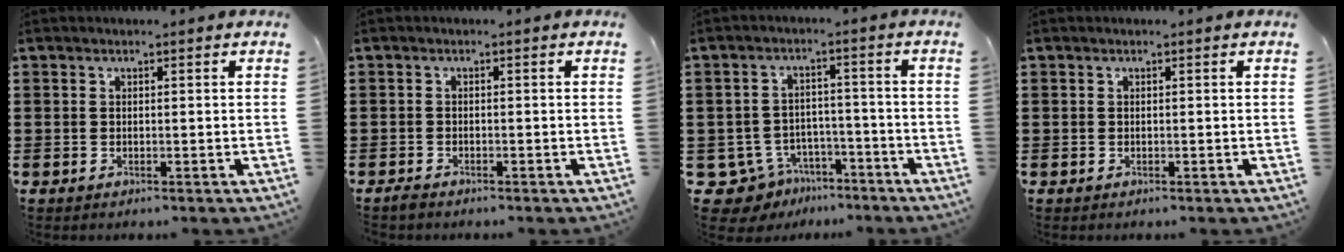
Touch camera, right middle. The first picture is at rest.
{"total": 0.9, "force": [-0.9, 0.3, 0.2], "torque": [-0.007, -0.003, -0.018]}
{"total": 6.0, "force": [-5.0, 3.1, 1.0], "torque": [-0.053, 0.008, -0.104]}
{"total": 0.0}